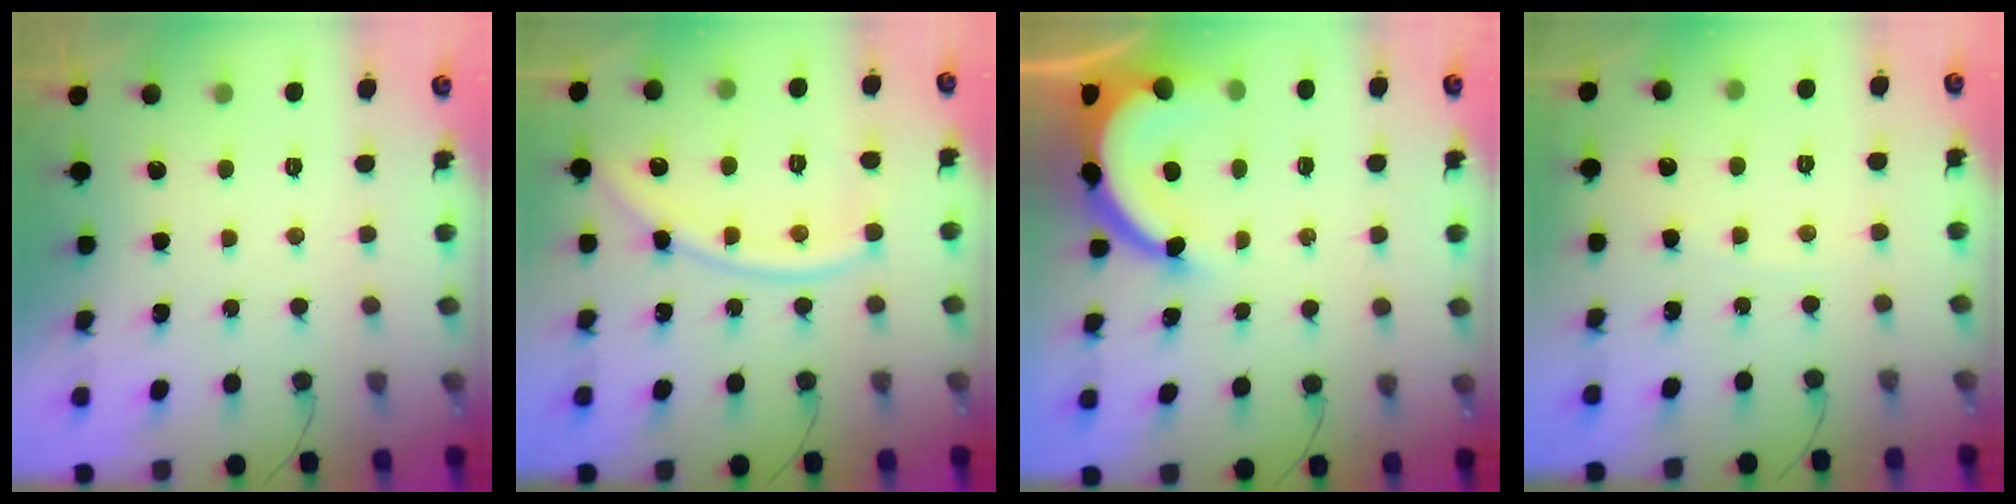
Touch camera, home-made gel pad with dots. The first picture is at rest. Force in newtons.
{"total": 12.0, "press": 11.9, "slide": 1.4}
{"total": 9.8, "press": 9.8, "slide": 1.1}
{"total": 2.3, "press": 2.3, "slide": 0.3}